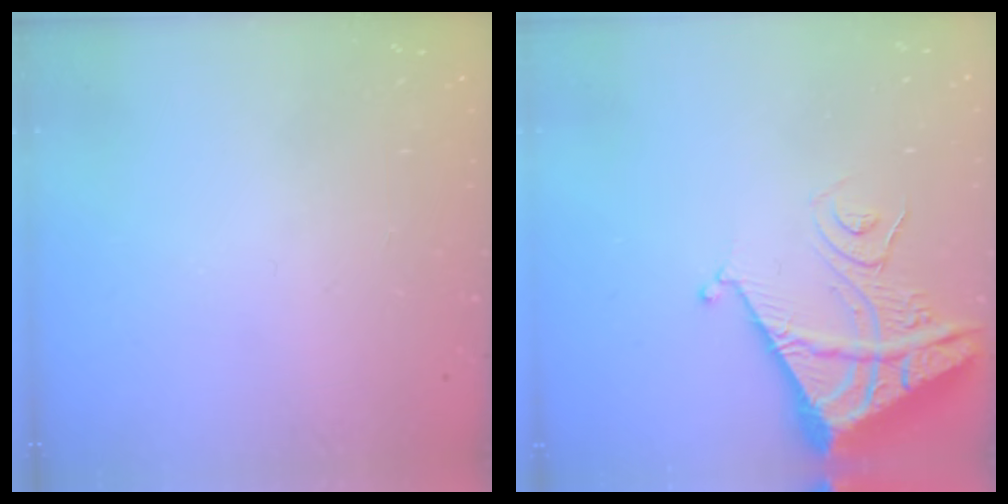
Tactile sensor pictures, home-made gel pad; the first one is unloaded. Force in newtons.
{"total": 10.0, "press": 9.9, "slide": 1.3}